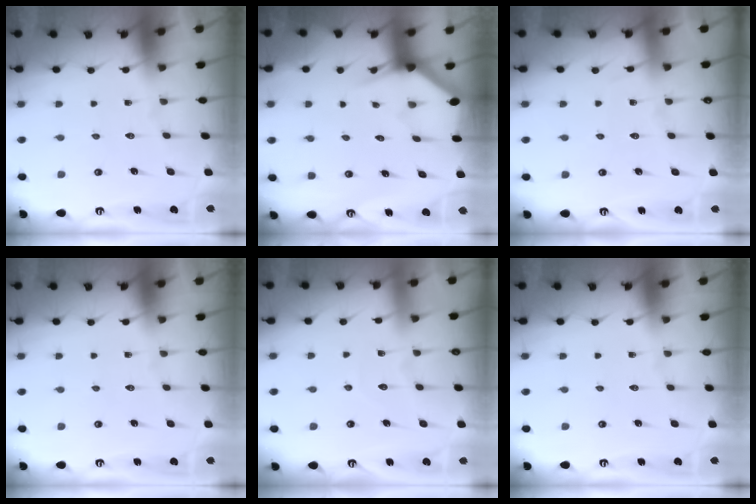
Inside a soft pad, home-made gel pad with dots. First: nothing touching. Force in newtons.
{"total": 3.3, "press": 3.3, "slide": 0.2}
{"total": 3.7, "press": 3.7, "slide": 0.5}
{"total": 0.0}
{"total": 4.8, "press": 4.8, "slide": 0.5}
{"total": 0.0}